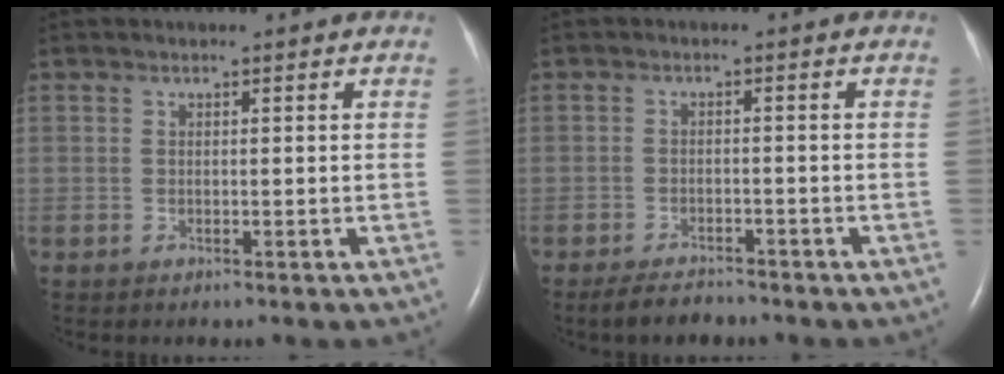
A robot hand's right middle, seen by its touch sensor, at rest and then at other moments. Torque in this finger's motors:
{"motor_torque": [0.38, -0.42, 0.20, 0.01]}